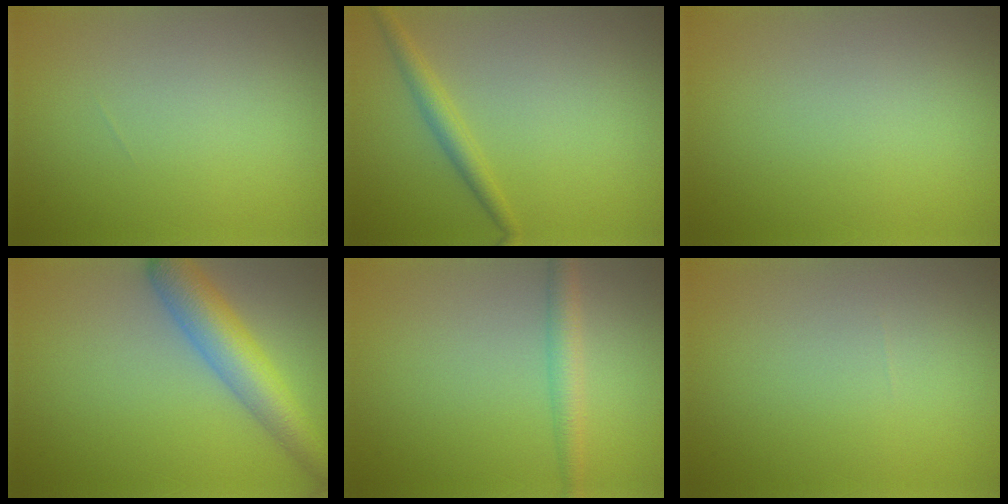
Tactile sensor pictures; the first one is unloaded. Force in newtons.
{"total": 2.1, "press": 2.1, "slide": 0.1}
{"total": 0.0}
{"total": 5.7, "press": 5.7, "slide": 0.2}
{"total": 2.3, "press": 2.3, "slide": 0.1}
{"total": 0.0}